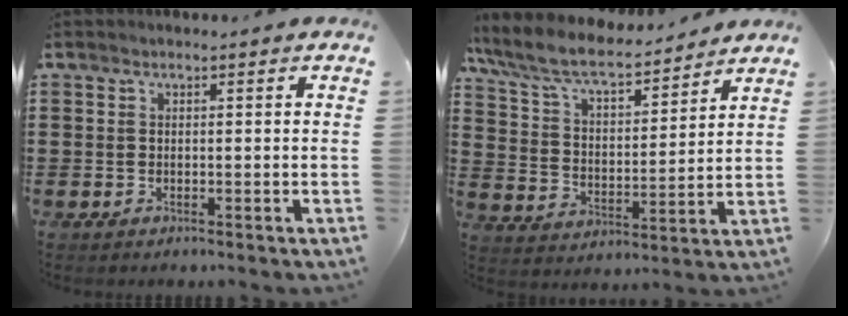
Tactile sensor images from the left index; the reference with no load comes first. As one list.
[{"total": 8.2, "force": [7.2, 1.8, 3.5], "torque": [-0.098, -0.037, 0.123]}]